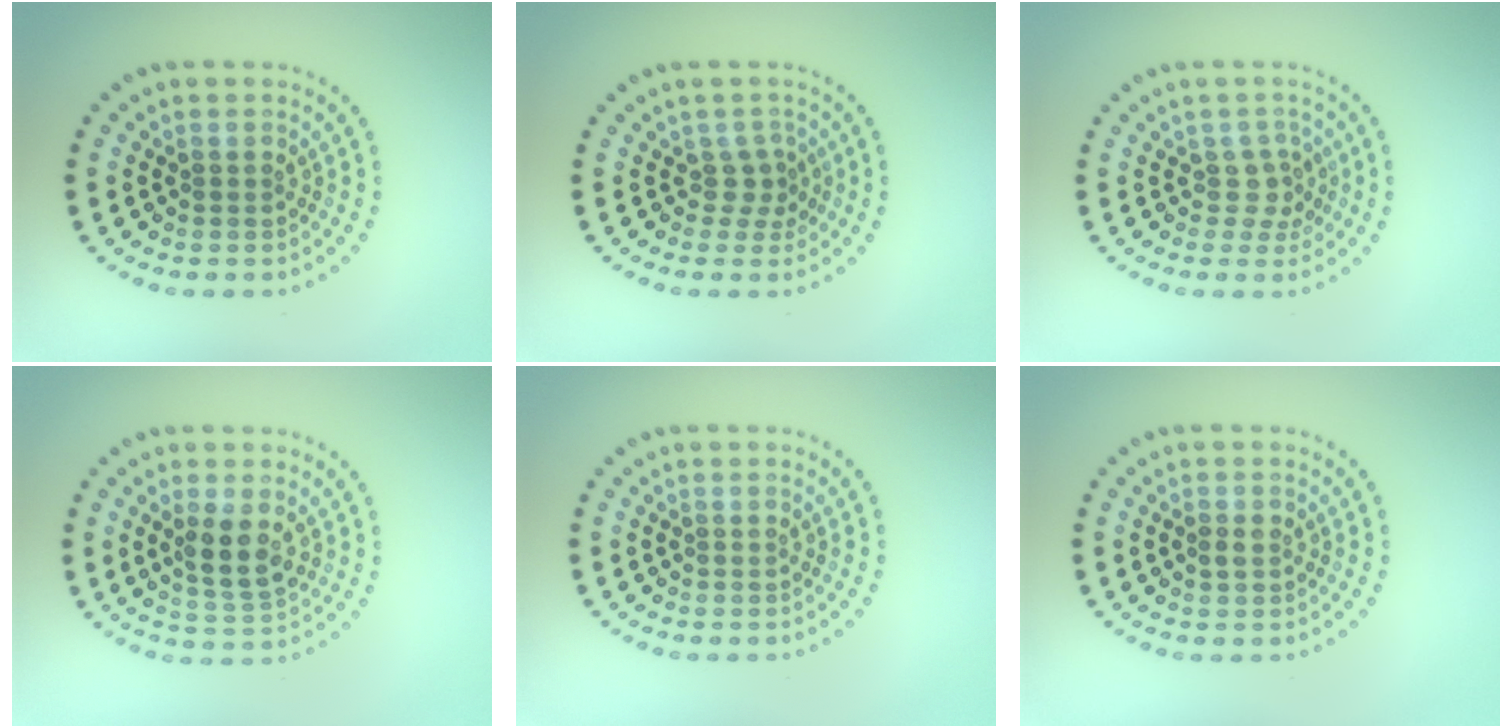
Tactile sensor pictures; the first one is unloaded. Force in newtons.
{"total": 1.8, "press": 1.2, "slide": 1.4}
{"total": 2.0, "press": 1.5, "slide": 1.3}
{"total": 3.4, "press": 3.2, "slide": 1.0}
{"total": 0.0}
{"total": 1.2, "press": 1.2, "slide": 0.2}